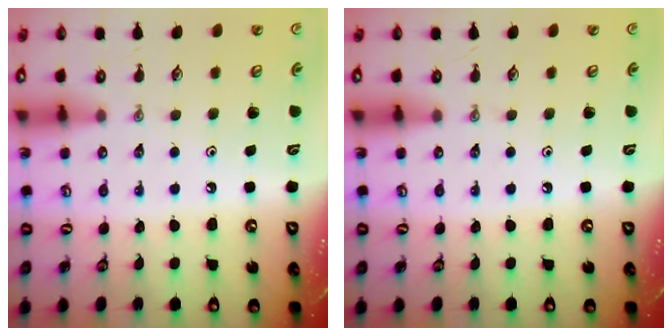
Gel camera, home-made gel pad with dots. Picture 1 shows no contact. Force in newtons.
{"total": 0.0}